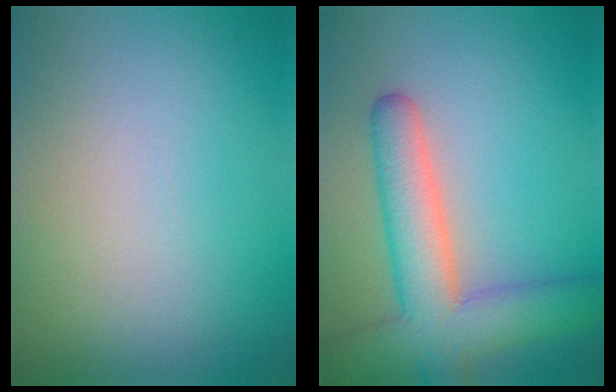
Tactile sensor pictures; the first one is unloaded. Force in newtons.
{"total": 7.6, "press": 7.5, "slide": 0.4}